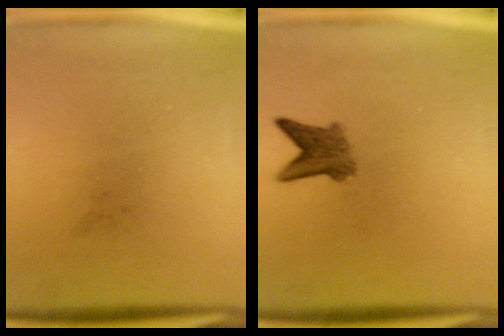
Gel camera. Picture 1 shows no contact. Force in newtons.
{"total": 3.9}